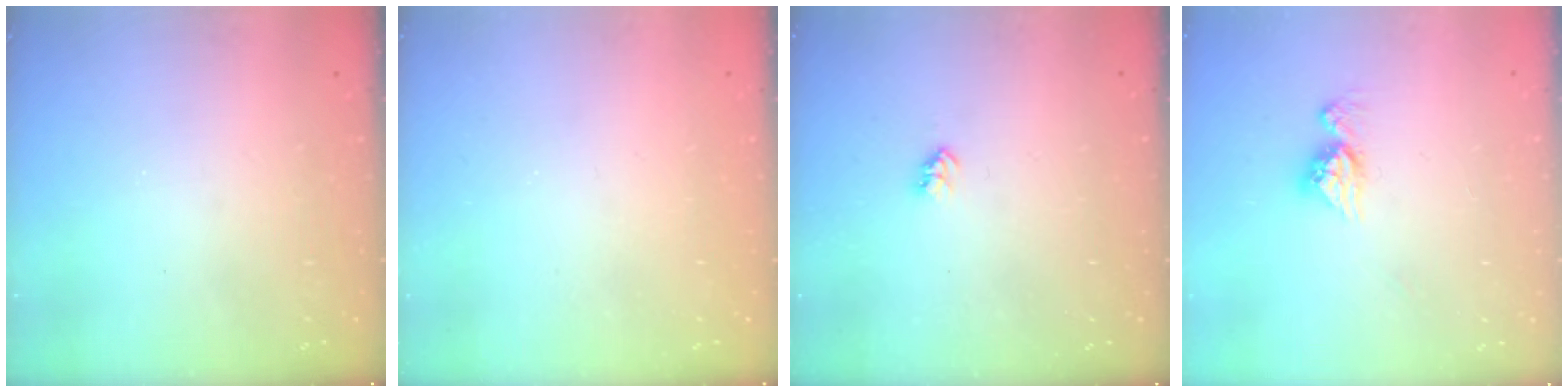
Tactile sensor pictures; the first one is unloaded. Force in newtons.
{"total": 0.0}
{"total": 2.7, "press": 2.7, "slide": 0.4}
{"total": 9.4, "press": 9.4, "slide": 0.8}